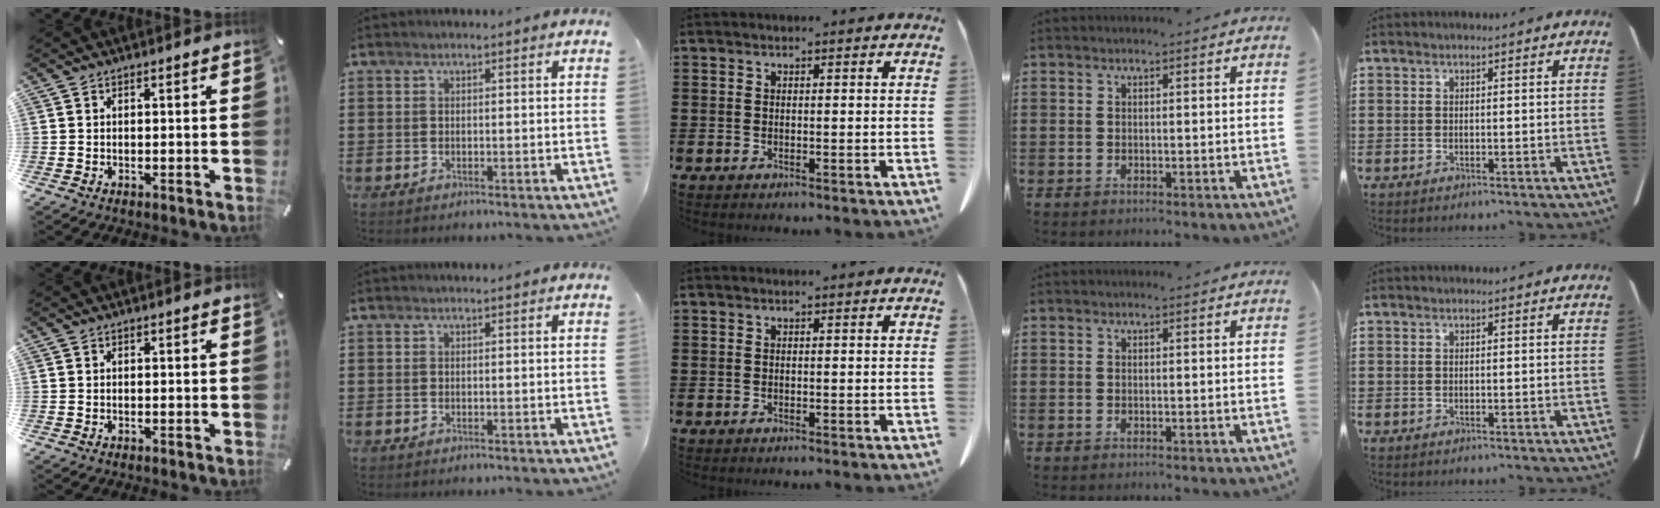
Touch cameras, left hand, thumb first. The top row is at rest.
{}